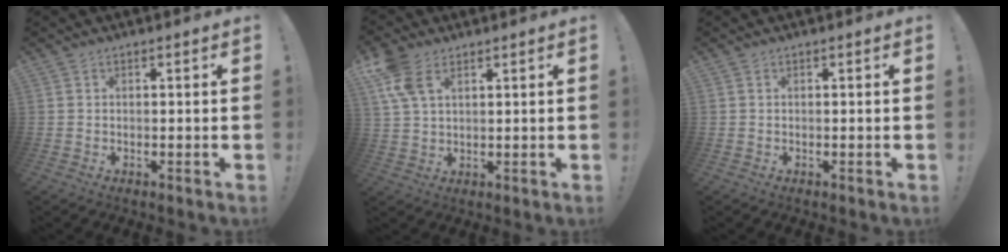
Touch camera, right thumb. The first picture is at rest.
{"total": 8.9, "force": [4.7, 4.9, 5.8], "torque": [-0.121, -0.006, 0.095]}
{"total": 0.0}